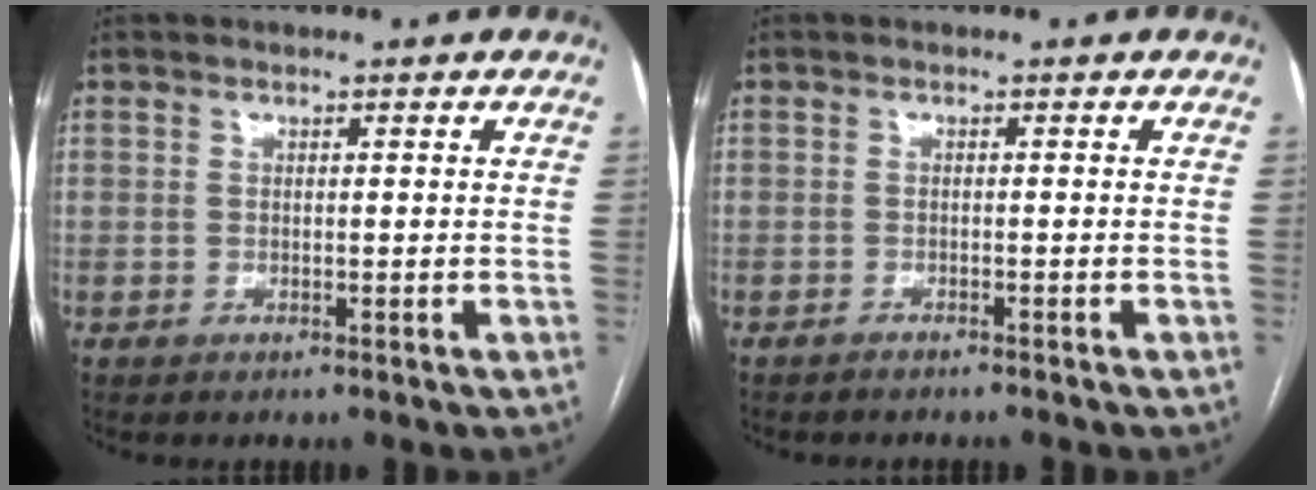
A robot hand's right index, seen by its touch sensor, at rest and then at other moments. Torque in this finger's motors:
{"motor_torque": [-0.33, -0.29, -0.07, -0.09]}